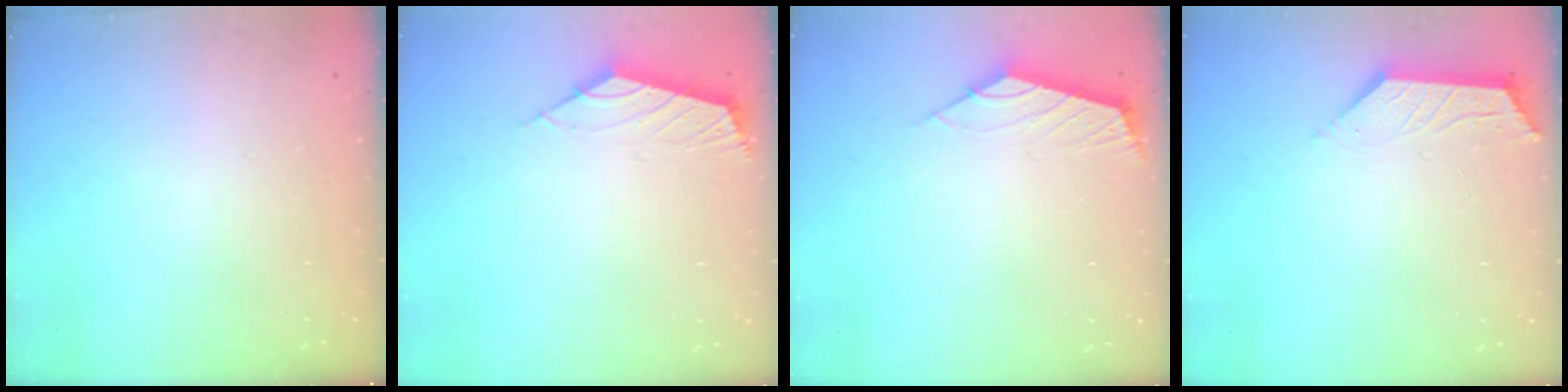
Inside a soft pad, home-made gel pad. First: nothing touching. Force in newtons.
{"total": 2.6, "press": 2.5, "slide": 0.6}
{"total": 2.6, "press": 2.6, "slide": 0.7}
{"total": 2.1, "press": 2.1, "slide": 0.5}